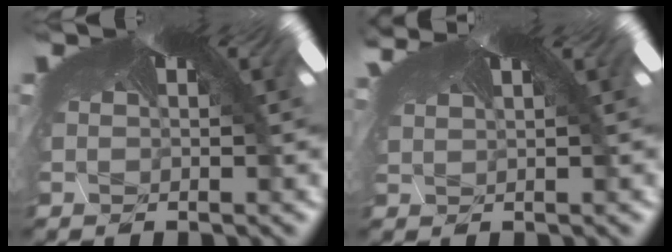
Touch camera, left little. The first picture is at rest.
{"total": 0.9, "force": [0.7, 0.1, 0.6], "torque": [-0.023, -0.001, 0.011]}